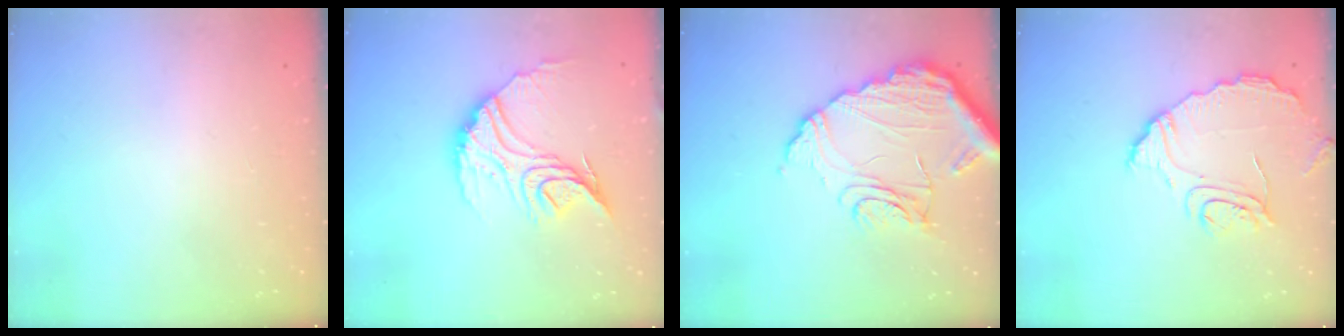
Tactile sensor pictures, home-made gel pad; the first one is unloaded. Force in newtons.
{"total": 16.7, "press": 16.6, "slide": 1.5}
{"total": 15.2, "press": 15.1, "slide": 1.5}
{"total": 10.9, "press": 10.9, "slide": 0.2}